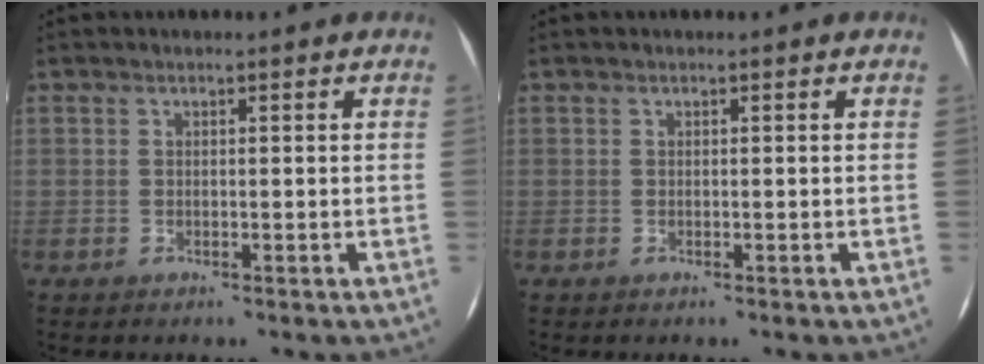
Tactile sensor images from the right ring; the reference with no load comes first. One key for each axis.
{"total": 0.0}